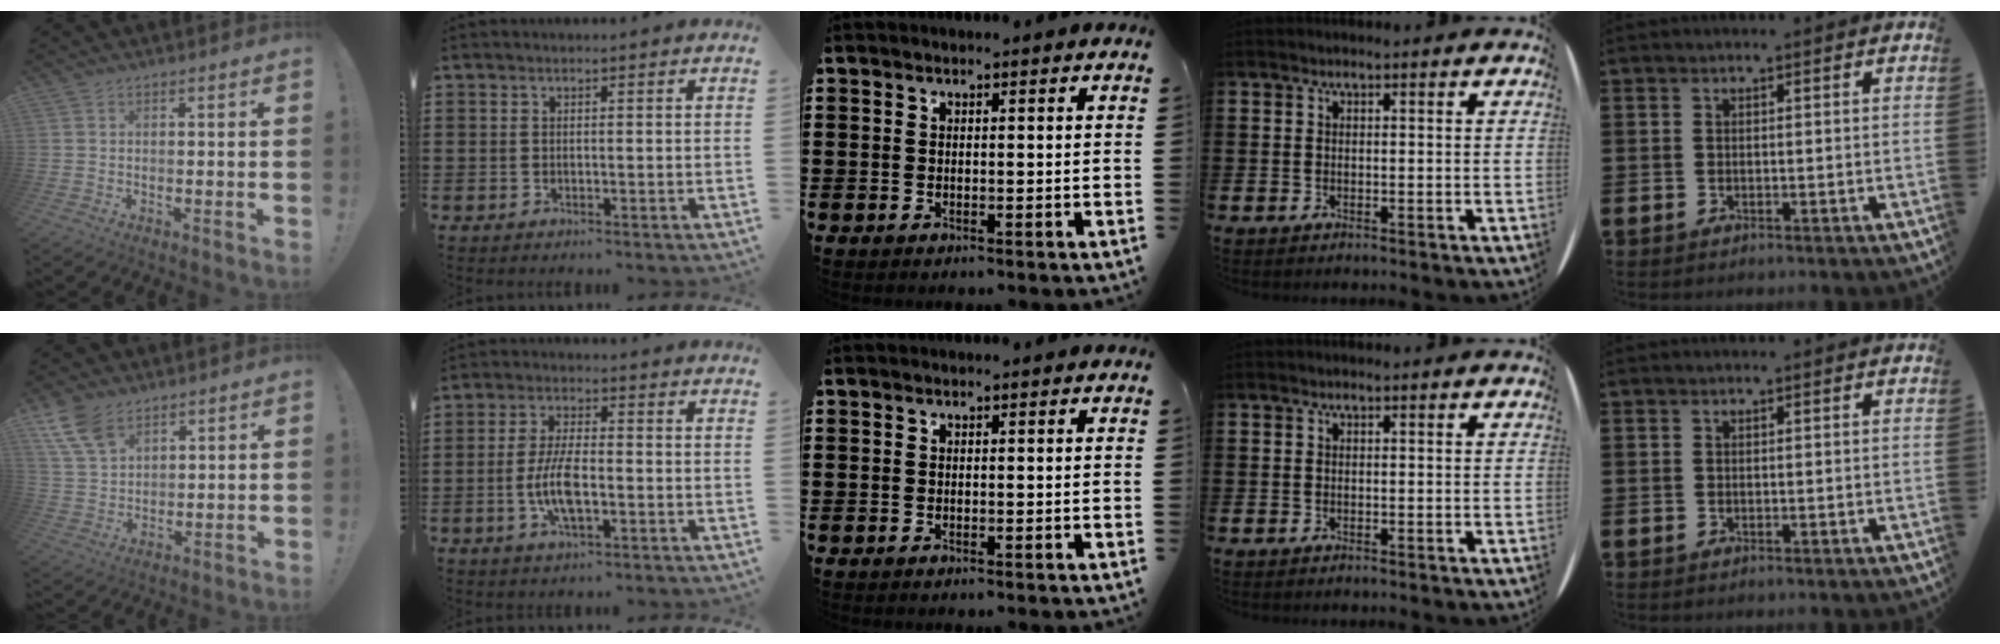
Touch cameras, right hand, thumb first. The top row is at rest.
{"thumb": {"total": 10.0, "force": [6.6, 5.7, 4.9], "torque": [-0.089, -0.029, 0.131]}, "index": {"total": 7.1, "force": [-1.7, 2.3, 6.5], "torque": [-0.146, -0.009, -0.037]}}